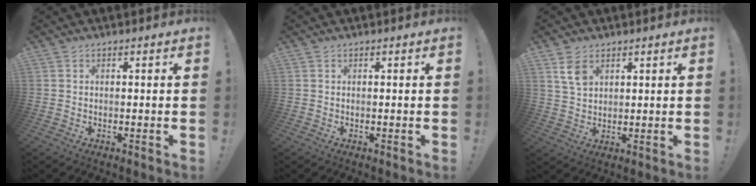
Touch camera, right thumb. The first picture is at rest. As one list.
[{"total": 0.0}, {"total": 6.0, "force": [3.1, 3.9, 3.3], "torque": [-0.051, -0.011, 0.061]}]